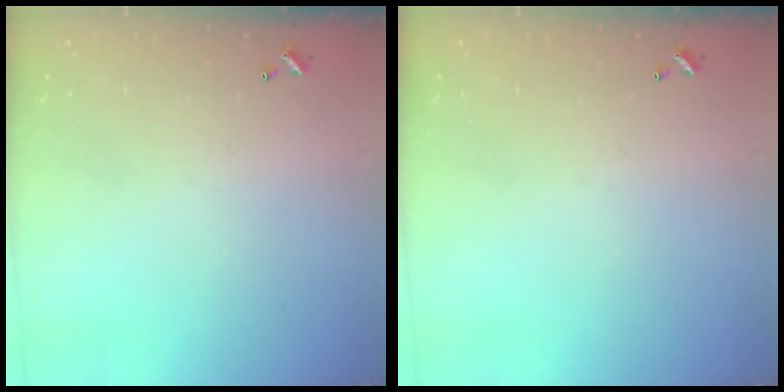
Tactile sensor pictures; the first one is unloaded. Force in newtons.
{"total": 0.0}